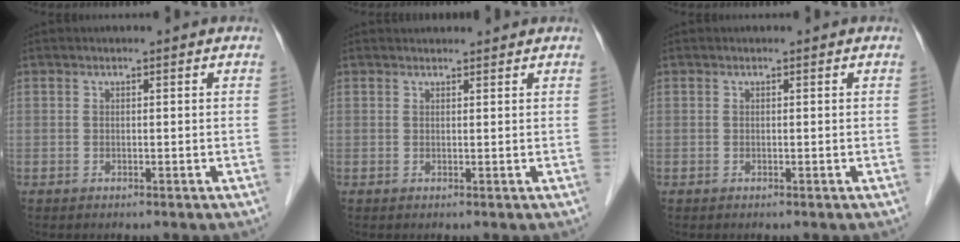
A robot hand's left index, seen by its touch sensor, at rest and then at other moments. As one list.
[{"total": 2.8, "force": [2.8, 0.4, 0.4], "torque": [-0.009, 0.021, 0.036]}, {"total": 0.0}]